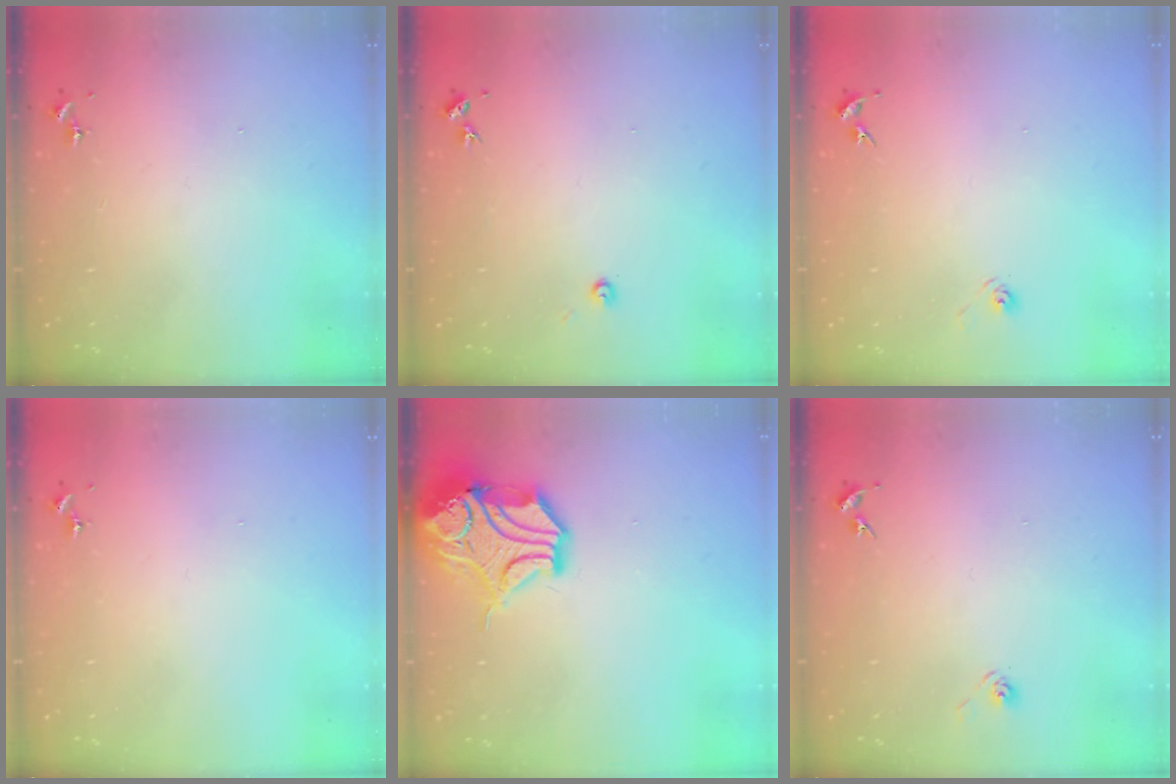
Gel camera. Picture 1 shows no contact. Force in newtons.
{"total": 2.7, "press": 2.7, "slide": 0.2}
{"total": 3.2, "press": 2.7, "slide": 1.7}
{"total": 0.0}
{"total": 15.9, "press": 15.8, "slide": 2.3}
{"total": 2.9, "press": 2.6, "slide": 1.4}